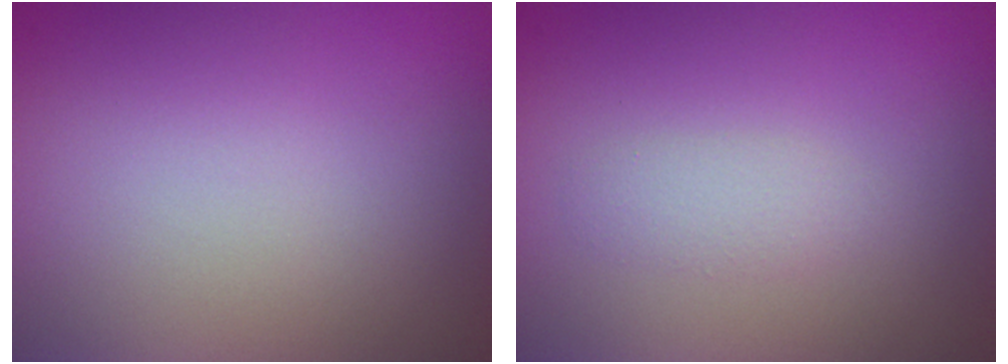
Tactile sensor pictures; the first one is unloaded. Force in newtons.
{"total": 1.4, "press": 1.4, "slide": 0.1}